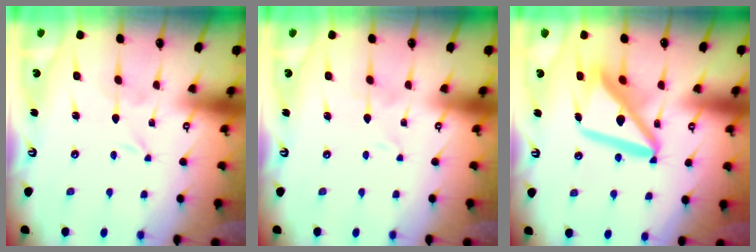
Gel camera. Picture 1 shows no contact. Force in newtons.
{"total": 1.5, "press": 1.5, "slide": 0.2}
{"total": 15.5, "press": 15.3, "slide": 2.0}